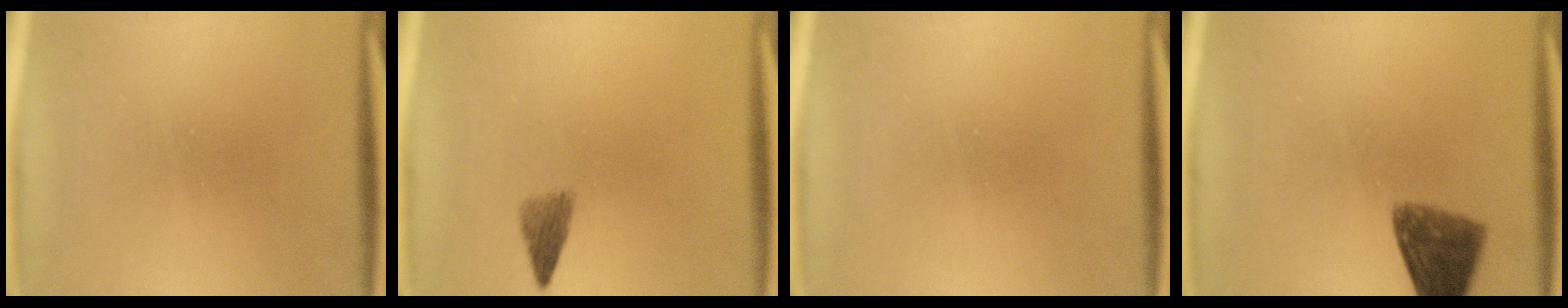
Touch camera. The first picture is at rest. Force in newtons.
{"total": 2.2}
{"total": 0.0}
{"total": 7.8}